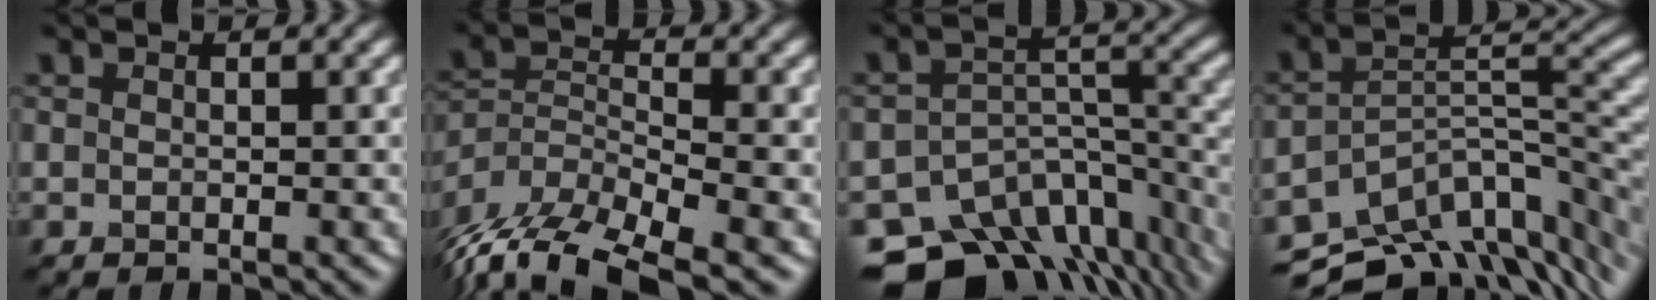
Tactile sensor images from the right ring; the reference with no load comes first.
{"total": 10.5, "force": [-8.2, 3.5, 5.5], "torque": [-0.106, -0.007, -0.151]}
{"total": 13.7, "force": [-10.1, 7.3, 5.7], "torque": [-0.112, -0.006, -0.128]}
{"total": 11.0, "force": [-7.5, 5.4, 6.0], "torque": [-0.105, -0.001, -0.122]}